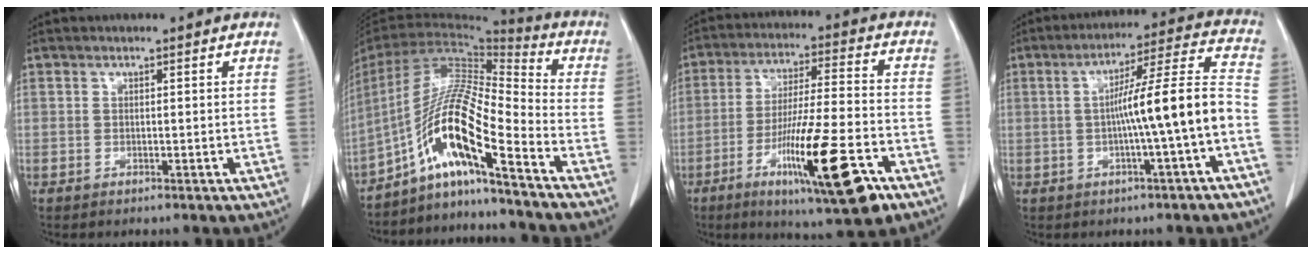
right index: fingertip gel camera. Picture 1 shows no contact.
{"total": 13.7, "force": [-8.9, 0.0, 10.5], "torque": [-0.199, 0.012, -0.167]}
{"total": 17.9, "force": [-8.3, 1.4, 15.8], "torque": [-0.264, -0.031, -0.136]}
{"total": 12.0, "force": [-2.5, -0.8, 11.8], "torque": [-0.184, 0.021, -0.040]}